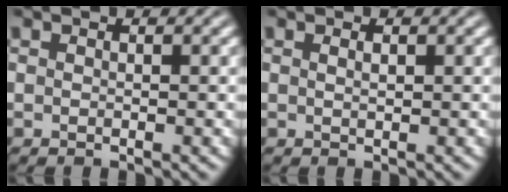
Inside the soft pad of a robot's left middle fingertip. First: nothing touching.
{"total": 0.0}